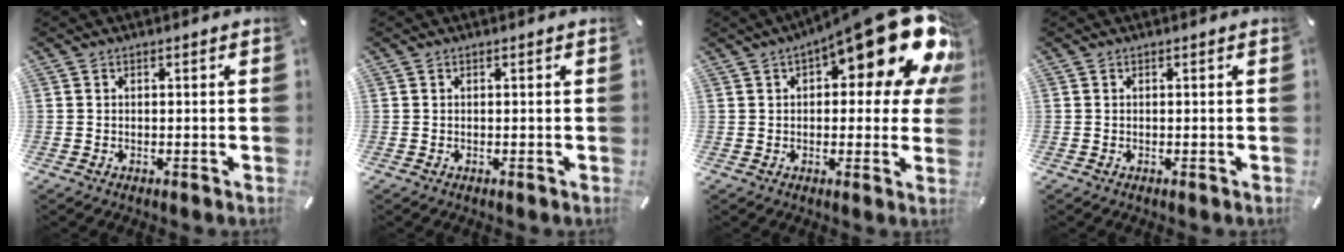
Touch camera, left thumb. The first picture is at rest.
{"total": 0.0}
{"total": 20.6, "force": [9.8, 7.4, 16.6], "torque": [-0.219, -0.064, 0.158]}
{"total": 0.0}